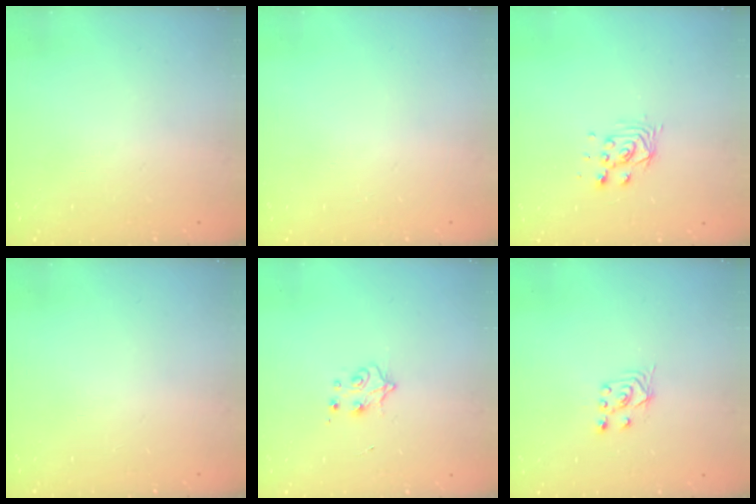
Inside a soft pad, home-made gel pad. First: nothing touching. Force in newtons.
{"total": 0.0}
{"total": 5.8, "press": 5.8, "slide": 0.5}
{"total": 0.0}
{"total": 4.1, "press": 4.0, "slide": 0.6}
{"total": 3.0, "press": 2.8, "slide": 0.9}